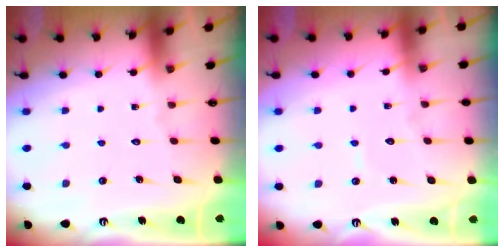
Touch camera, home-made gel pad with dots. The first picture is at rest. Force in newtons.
{"total": 3.8, "press": 3.8, "slide": 0.4}